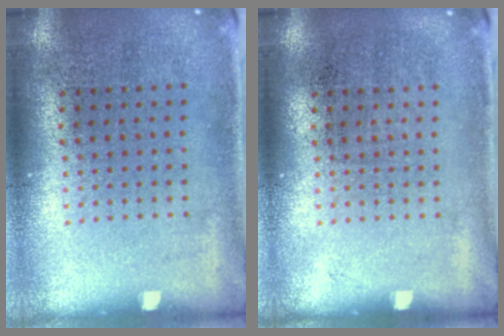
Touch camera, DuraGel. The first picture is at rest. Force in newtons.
{"total": 0.0}